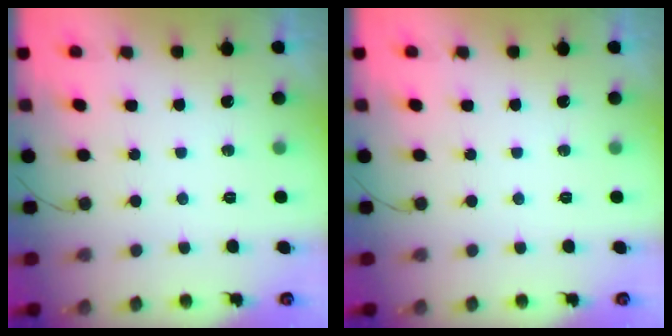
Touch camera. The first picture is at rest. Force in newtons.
{"total": 0.0}